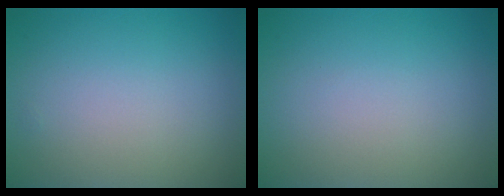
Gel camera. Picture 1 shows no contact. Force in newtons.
{"total": 0.0}